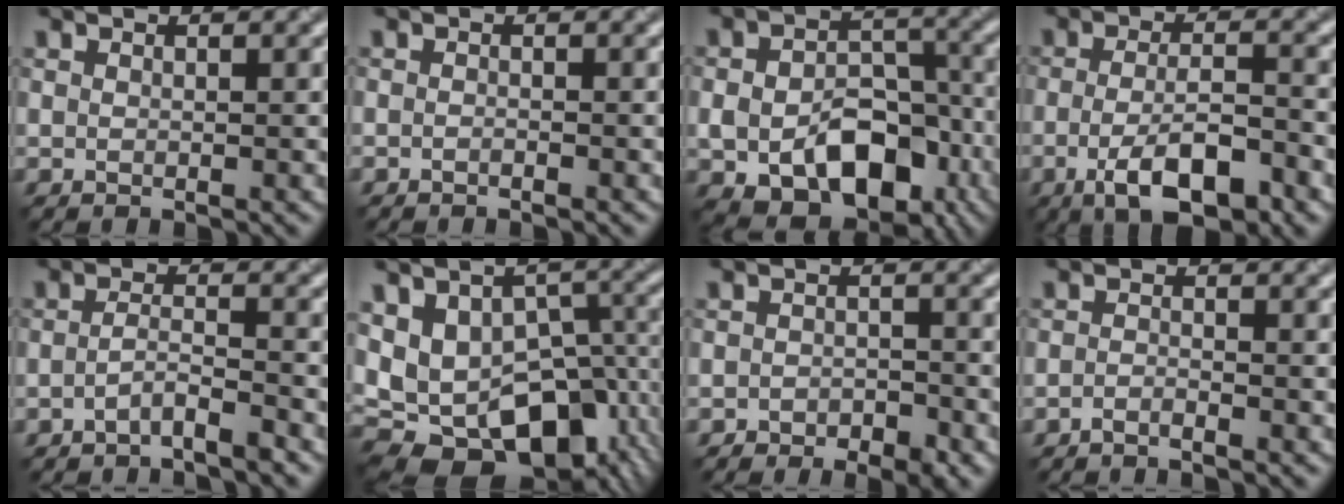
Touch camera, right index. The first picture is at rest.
{"total": 1.0, "force": [-1.0, 0.0, 0.0], "torque": [-0.003, -0.001, -0.011]}
{"total": 10.0, "force": [-4.1, 6.4, 6.5], "torque": [-0.119, -0.010, -0.043]}
{"total": 5.6, "force": [-3.1, 1.3, 4.5], "torque": [-0.085, 0.002, -0.042]}
{"total": 2.6, "force": [-2.4, 0.0, 1.1], "torque": [-0.019, 0.010, -0.042]}
{"total": 13.4, "force": [-2.8, 8.7, 9.8], "torque": [-0.165, -0.016, -0.001]}
{"total": 3.5, "force": [-3.3, 0.7, 0.9], "torque": [-0.015, 0.003, -0.040]}
{"total": 1.7, "force": [-1.7, -0.1, 0.0], "torque": [-0.001, 0.003, -0.027]}